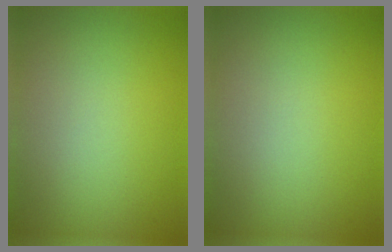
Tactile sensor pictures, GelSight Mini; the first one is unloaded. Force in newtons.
{"total": 0.0}